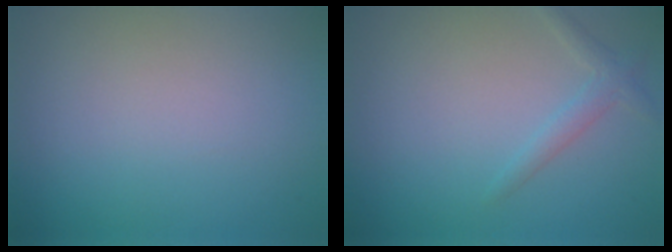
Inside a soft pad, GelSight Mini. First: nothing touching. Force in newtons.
{"total": 1.5, "press": 1.5, "slide": 0.1}